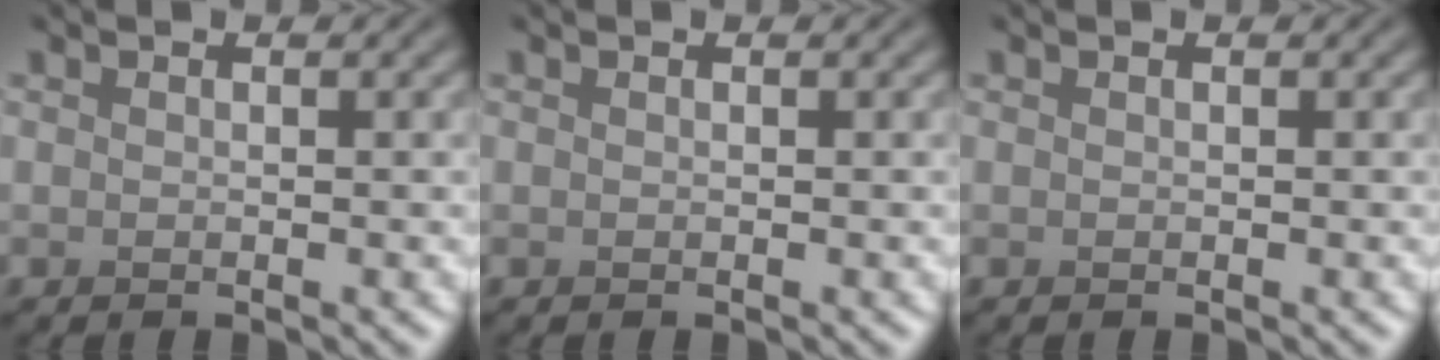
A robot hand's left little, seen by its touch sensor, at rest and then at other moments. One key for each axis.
{"total": 0.0}
{"total": 0.0}